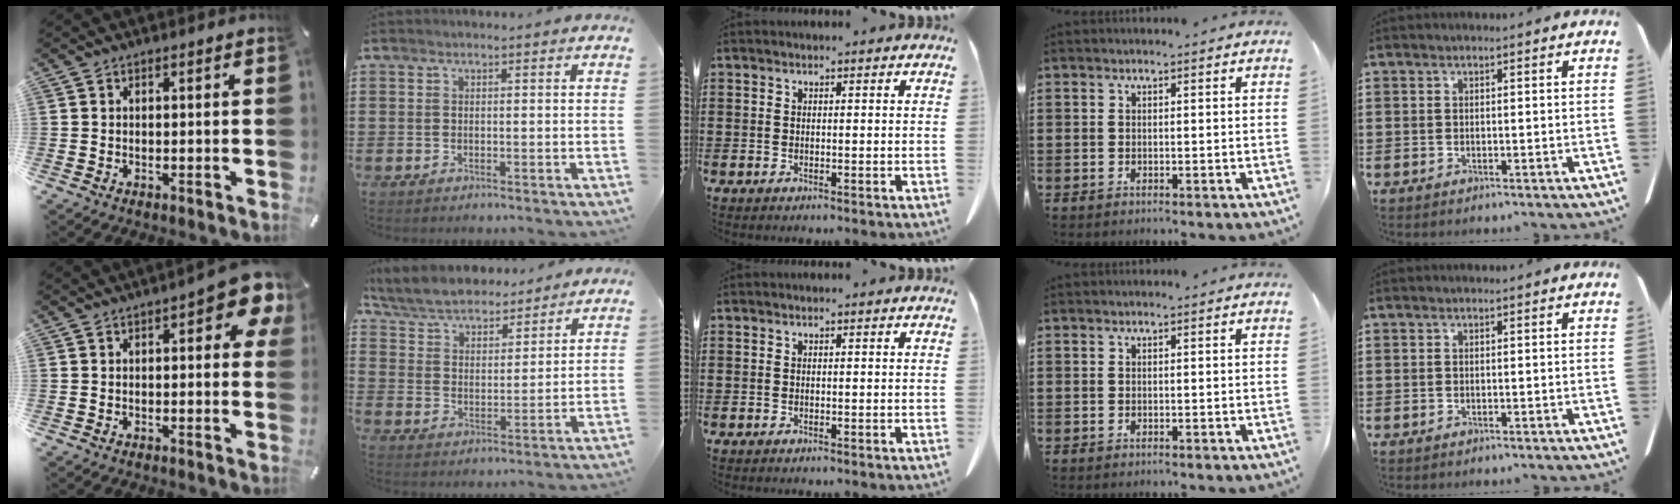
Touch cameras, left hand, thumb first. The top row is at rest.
{"thumb": {"total": 8.8, "force": [2.7, 3.4, 7.7], "torque": [-0.096, -0.012, 0.041]}, "index": {"total": 6.2, "force": [6.0, 1.1, 1.1], "torque": [-0.051, -0.030, 0.106]}}